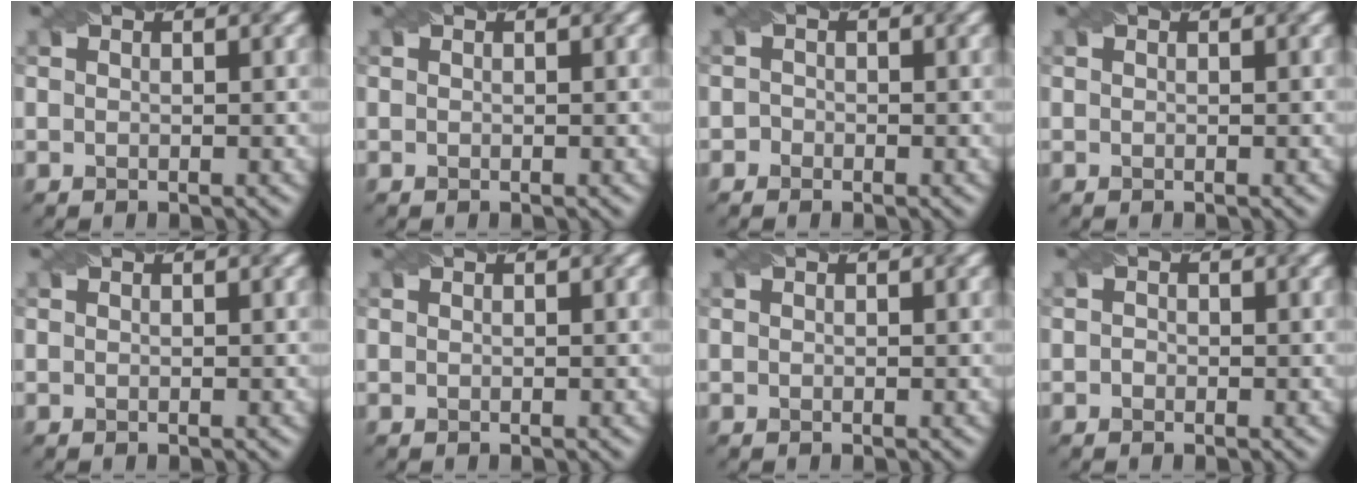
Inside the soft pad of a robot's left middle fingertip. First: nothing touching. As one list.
[{"total": 0.0}, {"total": 0.8, "force": [-0.5, 0.5, -0.1], "torque": [0.003, -0.003, -0.012]}, {"total": 0.0}, {"total": 0.0}, {"total": 0.0}, {"total": 0.0}, {"total": 0.6, "force": [-0.3, 0.5, 0.2], "torque": [-0.003, -0.003, -0.007]}]